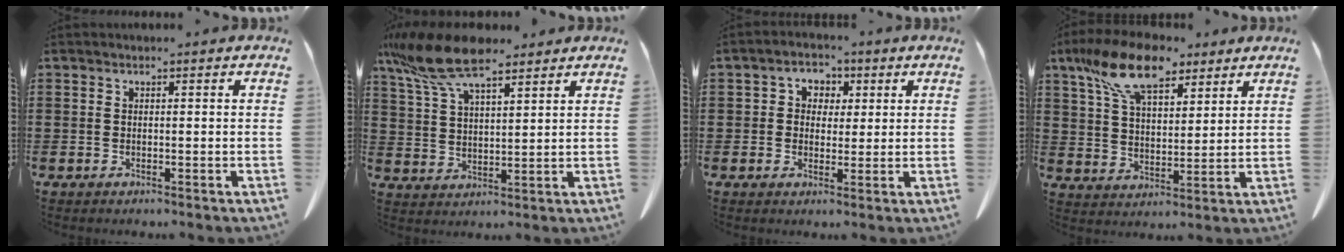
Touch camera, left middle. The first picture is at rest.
{"total": 11.3, "force": [8.2, 3.1, 7.1], "torque": [-0.172, -0.019, 0.150]}
{"total": 3.2, "force": [0.8, 3.0, 0.9], "torque": [-0.028, 0.009, 0.009]}
{"total": 12.5, "force": [8.5, 5.0, 7.6], "torque": [-0.177, -0.012, 0.159]}